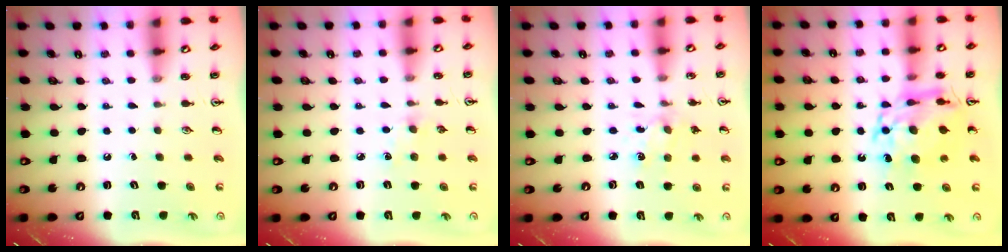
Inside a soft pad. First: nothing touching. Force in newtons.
{"total": 4.5, "press": 4.4, "slide": 0.5}
{"total": 2.6, "press": 2.5, "slide": 0.8}
{"total": 13.5, "press": 13.4, "slide": 1.4}